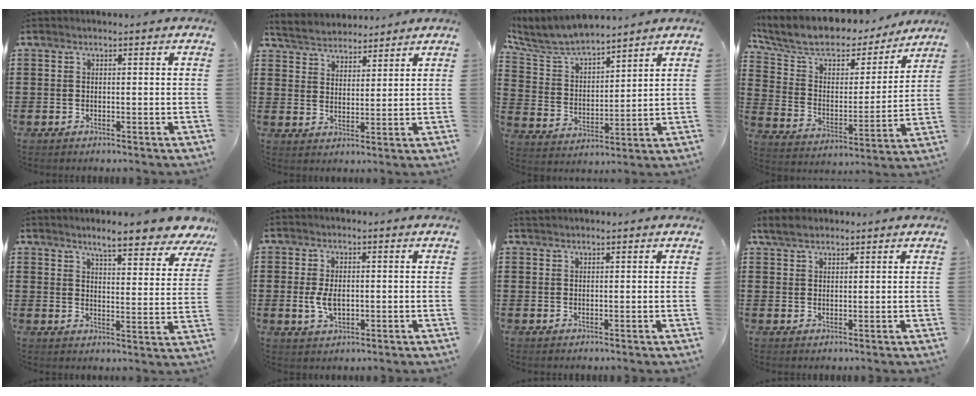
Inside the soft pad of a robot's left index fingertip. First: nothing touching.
{"total": 4.1, "force": [4.0, 1.0, 0.0], "torque": [-0.020, -0.013, 0.072]}
{"total": 7.0, "force": [6.4, 1.6, 2.5], "torque": [-0.081, -0.034, 0.109]}
{"total": 8.3, "force": [6.9, 3.3, 3.2], "torque": [-0.100, -0.045, 0.118]}
{"total": 6.8, "force": [6.1, 0.0, 3.0], "torque": [-0.065, -0.038, 0.101]}
{"total": 4.1, "force": [-0.2, 2.3, 3.4], "torque": [-0.082, 0.000, -0.008]}
{"total": 1.0, "force": [1.0, 0.1, 0.2], "torque": [-0.006, 0.002, 0.020]}
{"total": 2.8, "force": [2.4, 1.1, 1.1], "torque": [-0.027, 0.005, 0.046]}